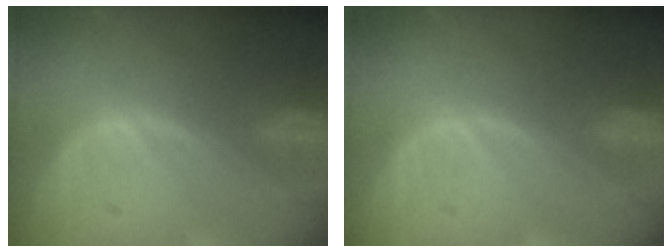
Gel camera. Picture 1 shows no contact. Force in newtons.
{"total": 0.0}